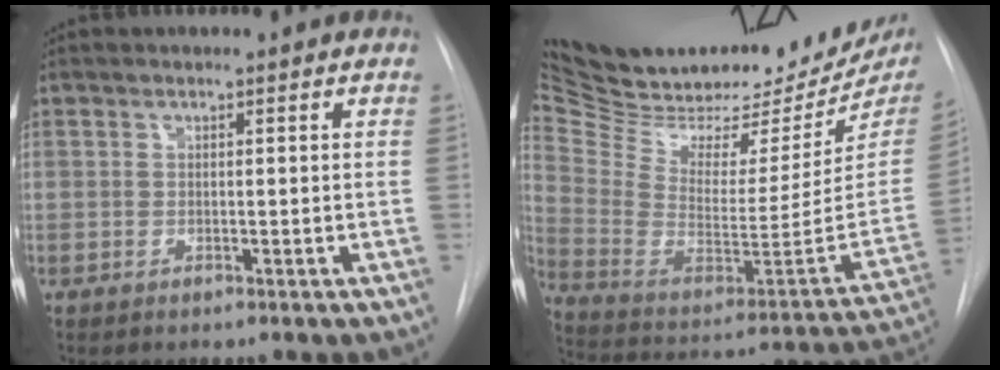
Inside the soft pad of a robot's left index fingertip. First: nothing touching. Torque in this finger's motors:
{"motor_torque": [0.18, -0.78, -0.89, -0.12]}